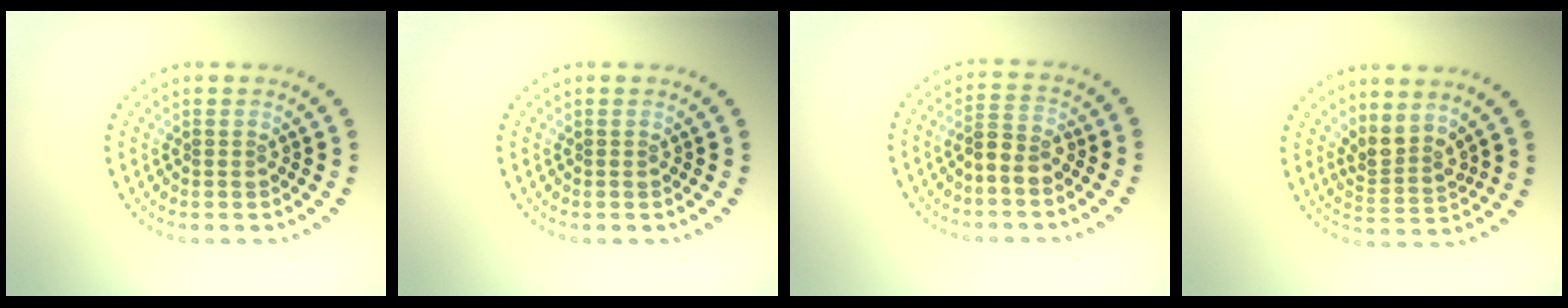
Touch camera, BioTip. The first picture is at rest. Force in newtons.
{"total": 0.0}
{"total": 2.1, "press": 1.9, "slide": 0.9}
{"total": 2.6, "press": 1.8, "slide": 1.8}